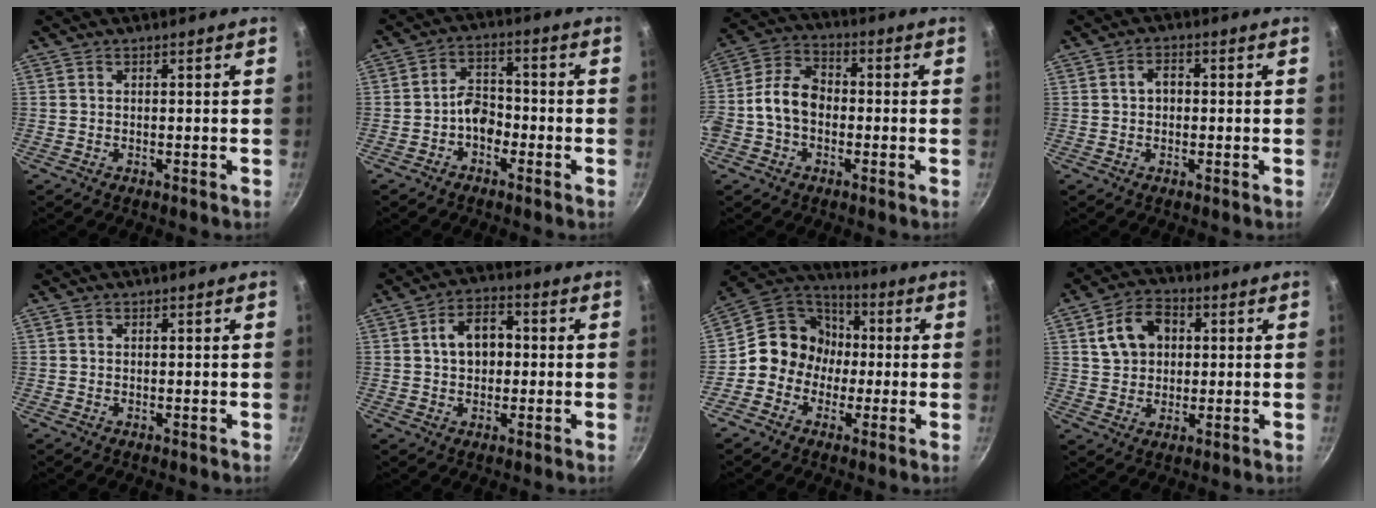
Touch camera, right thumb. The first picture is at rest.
{"total": 5.3, "force": [-2.2, 3.7, 3.1], "torque": [-0.027, 0.034, -0.043]}
{"total": 10.0, "force": [-1.5, 7.3, 6.6], "torque": [-0.103, 0.034, -0.046]}
{"total": 3.0, "force": [0.2, 2.2, 2.0], "torque": [-0.020, 0.011, 0.000]}
{"total": 0.5, "force": [0.2, 0.4, 0.2], "torque": [-0.005, 0.002, 0.004]}
{"total": 8.1, "force": [0.7, 5.7, 5.7], "torque": [-0.060, 0.019, 0.004]}
{"total": 12.1, "force": [-1.3, 11.2, 4.4], "torque": [-0.020, 0.037, -0.045]}
{"total": 9.9, "force": [2.6, 7.4, 6.0], "torque": [-0.083, 0.011, 0.039]}